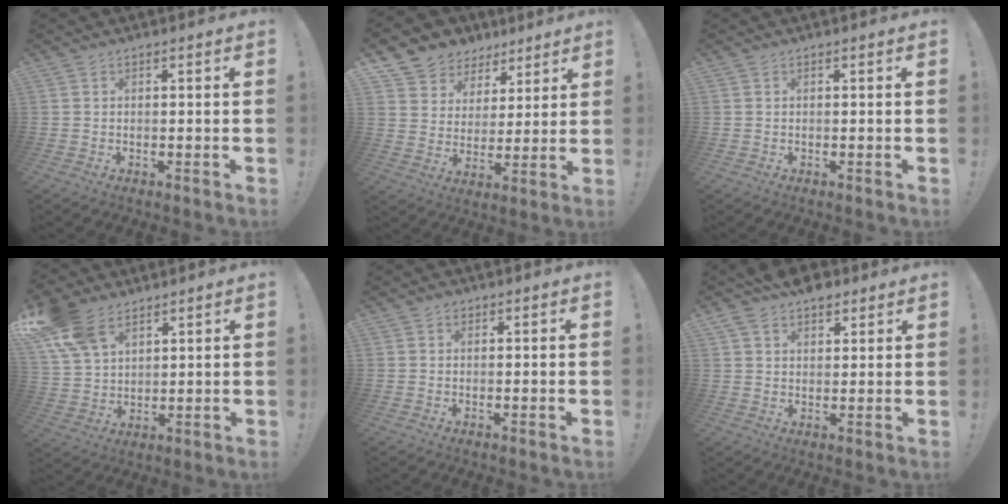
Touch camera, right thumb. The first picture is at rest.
{"total": 8.5, "force": [5.1, 6.8, 1.2], "torque": [-0.017, -0.047, 0.104]}
{"total": 0.0}
{"total": 13.0, "force": [8.1, 7.7, 6.6], "torque": [-0.133, -0.034, 0.160]}
{"total": 0.5, "force": [0.3, 0.4, 0.0], "torque": [0.006, -0.001, 0.004]}
{"total": 7.4, "force": [5.3, 4.2, 3.0], "torque": [-0.047, -0.023, 0.099]}